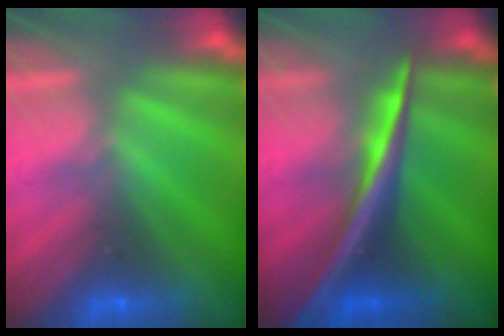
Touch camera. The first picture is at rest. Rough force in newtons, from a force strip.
{"total": 2.6}